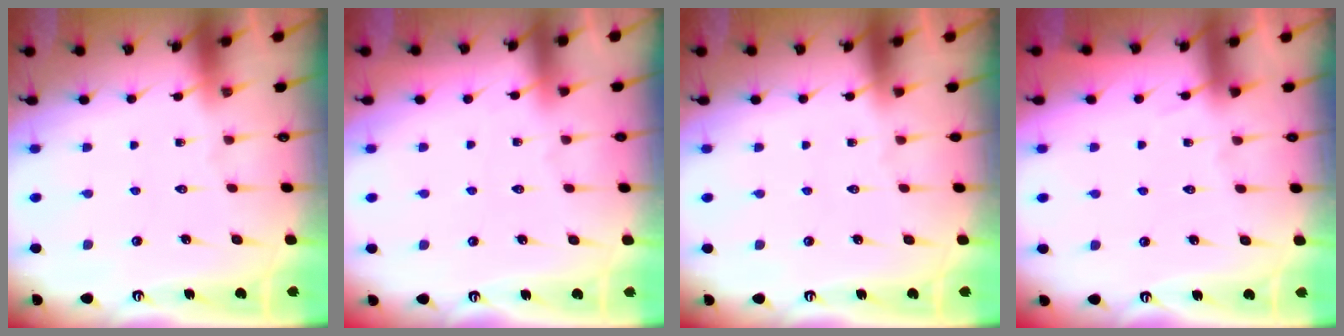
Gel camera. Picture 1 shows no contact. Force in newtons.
{"total": 2.5, "press": 2.5, "slide": 0.4}
{"total": 0.0}
{"total": 5.0, "press": 4.9, "slide": 0.7}